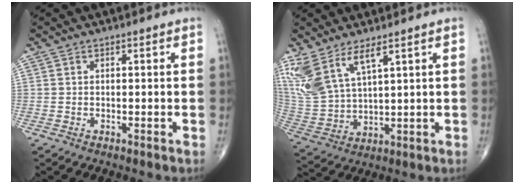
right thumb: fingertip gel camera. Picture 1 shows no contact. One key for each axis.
{"total": 12.5, "fx": 7.6, "fy": 4.8, "fz": 8.7, "tx": -0.196, "ty": -0.029, "tz": 0.172}